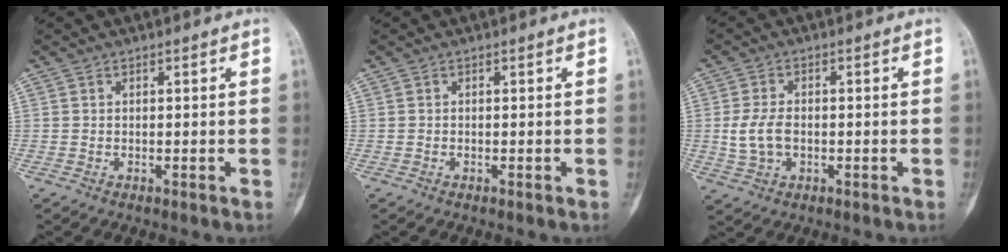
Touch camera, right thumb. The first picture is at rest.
{"total": 0.0}
{"total": 5.8, "force": [-0.5, 3.8, 4.4], "torque": [-0.090, 0.005, -0.008]}